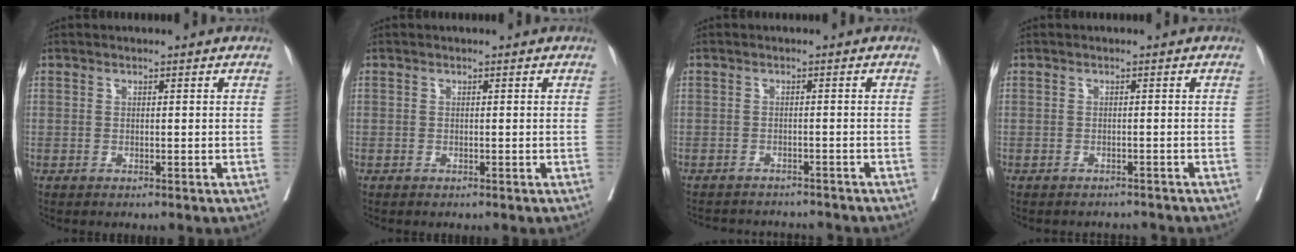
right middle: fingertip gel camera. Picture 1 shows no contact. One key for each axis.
{"total": 0.6, "fx": -0.2, "fy": 0.6, "fz": -0.1, "tx": 0.002, "ty": 0.006, "tz": -0.008}
{"total": 7.6, "fx": -7.3, "fy": 1.7, "fz": 1.2, "tx": -0.017, "ty": 0.004, "tz": -0.091}
{"total": 2.9, "fx": -2.8, "fy": 0.8, "fz": -0.2, "tx": 0.007, "ty": -0.003, "tz": -0.038}